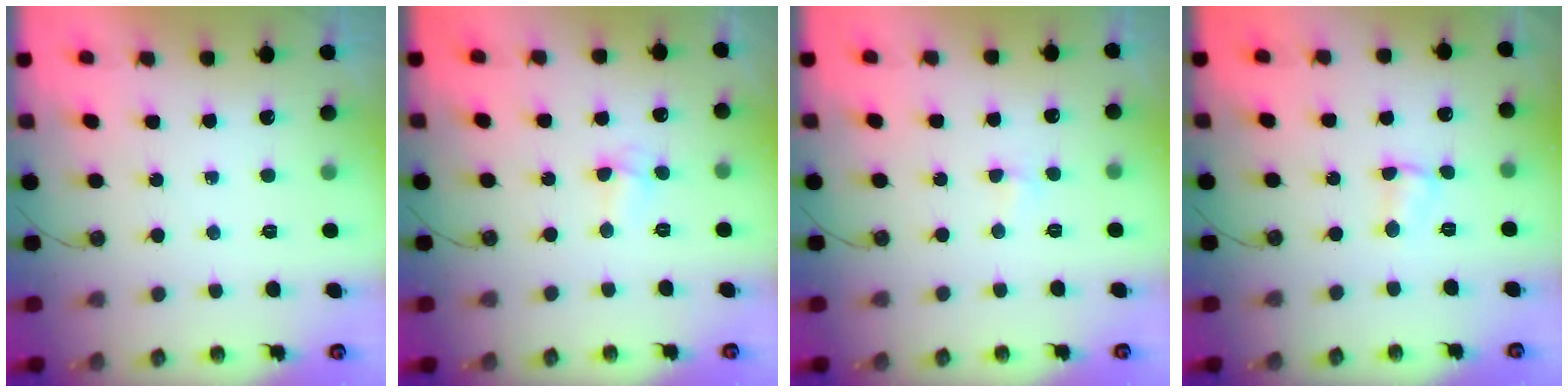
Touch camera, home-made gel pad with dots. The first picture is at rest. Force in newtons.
{"total": 3.5, "press": 3.5, "slide": 0.6}
{"total": 2.8, "press": 2.7, "slide": 0.5}
{"total": 2.2, "press": 2.2, "slide": 0.4}